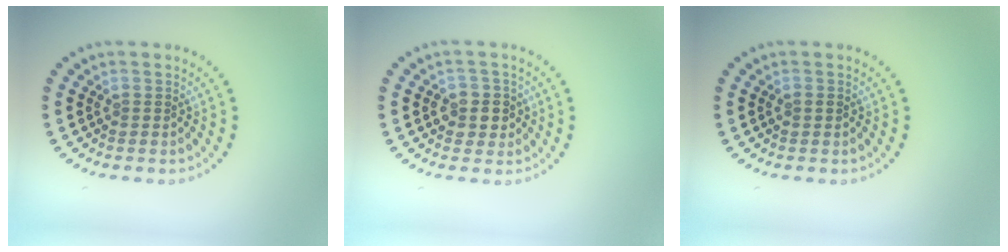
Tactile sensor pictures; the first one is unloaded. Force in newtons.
{"total": 2.6, "press": 2.4, "slide": 1.0}
{"total": 0.8, "press": 0.8, "slide": 0.2}